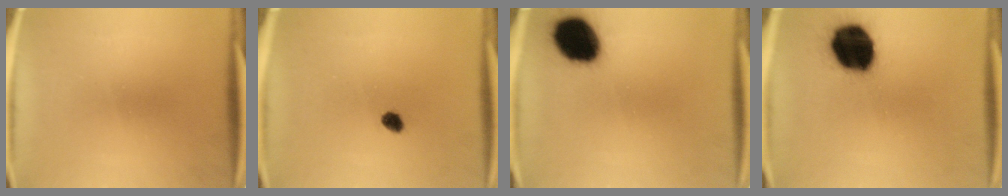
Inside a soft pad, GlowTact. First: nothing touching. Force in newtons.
{"total": 2.2}
{"total": 16.0}
{"total": 19.8}